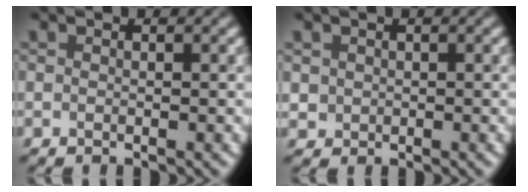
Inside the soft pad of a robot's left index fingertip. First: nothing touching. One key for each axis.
{"total": 1.3, "fx": 0.2, "fy": 1.3, "fz": 0.0, "tx": 0.012, "ty": 0.000, "tz": 0.007}